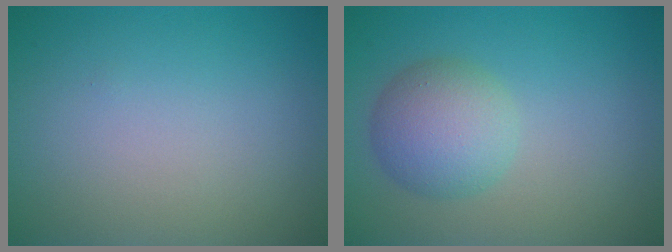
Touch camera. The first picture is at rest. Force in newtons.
{"total": 4.2, "press": 4.2, "slide": 0.1}